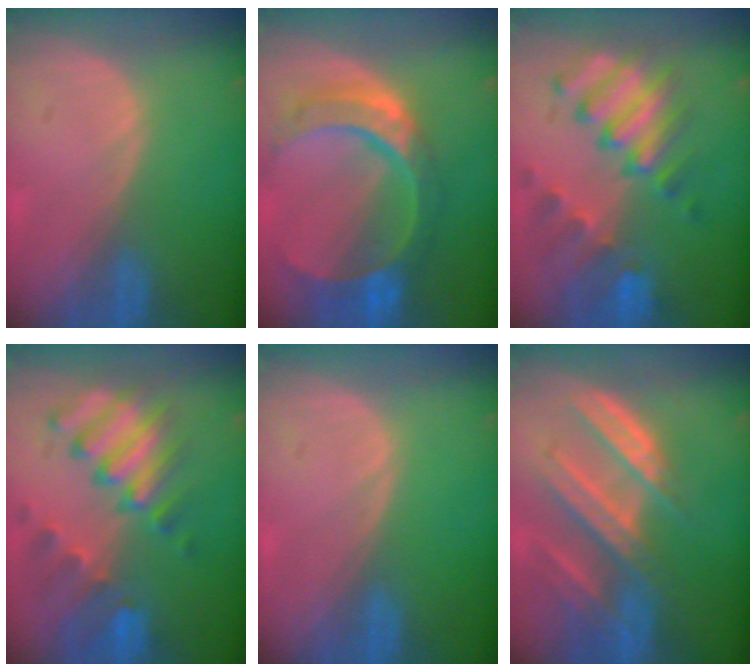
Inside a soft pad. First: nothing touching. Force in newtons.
{"total": 11.1, "press": 9.2, "slide": 6.1}
{"total": 10.1, "press": 8.8, "slide": 4.8}
{"total": 10.0, "press": 8.8, "slide": 4.8}
{"total": 0.0}
{"total": 9.4, "press": 8.3, "slide": 4.4}